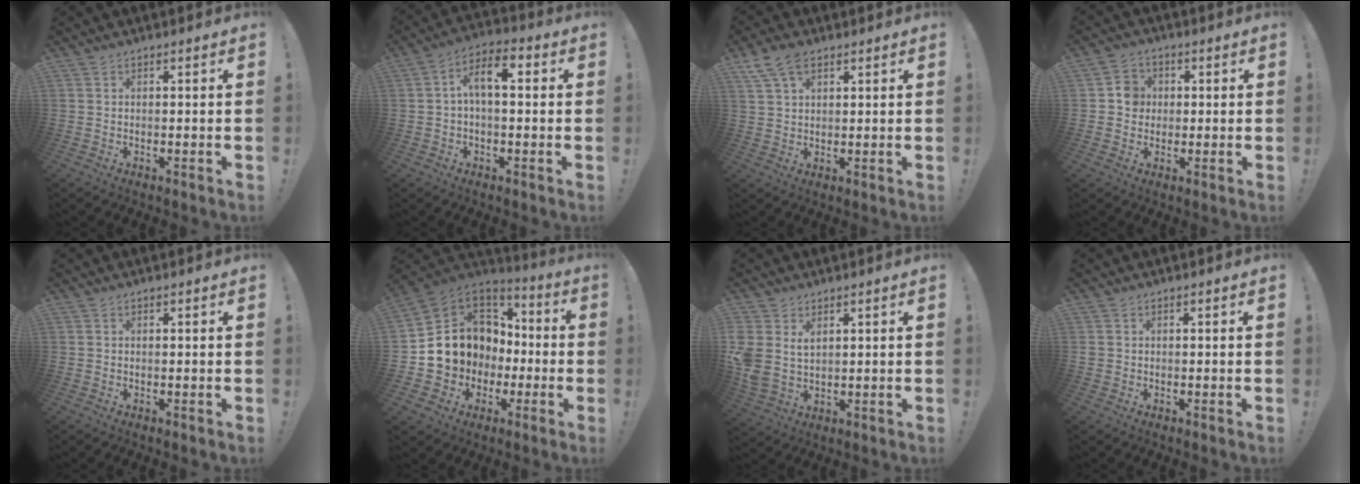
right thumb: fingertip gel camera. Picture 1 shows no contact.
{"total": 8.6, "force": [1.3, 4.2, 7.4], "torque": [-0.118, 0.009, 0.025]}
{"total": 8.2, "force": [4.6, 4.9, 4.8], "torque": [-0.076, -0.010, 0.088]}
{"total": 6.3, "force": [0.5, 5.9, 2.1], "torque": [-0.019, 0.007, 0.009]}
{"total": 0.0}
{"total": 12.3, "force": [0.0, 11.7, 3.7], "torque": [-0.038, -0.010, 0.034]}
{"total": 6.2, "force": [2.9, 4.3, 3.3], "torque": [-0.073, -0.016, 0.056]}
{"total": 0.7, "force": [0.0, 0.7, 0.2], "torque": [-0.008, 0.004, 0.002]}